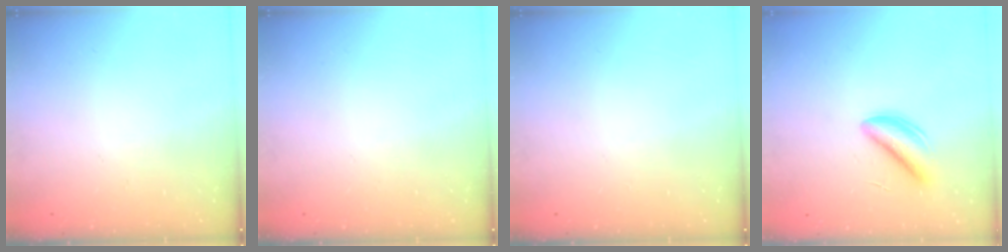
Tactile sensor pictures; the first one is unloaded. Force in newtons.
{"total": 0.0}
{"total": 0.0}
{"total": 5.2, "press": 5.1, "slide": 0.9}